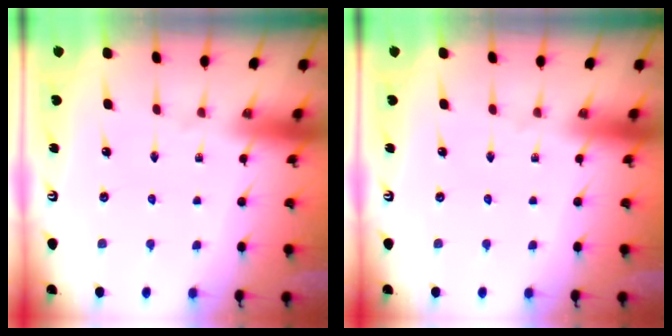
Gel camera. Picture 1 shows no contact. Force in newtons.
{"total": 0.0}